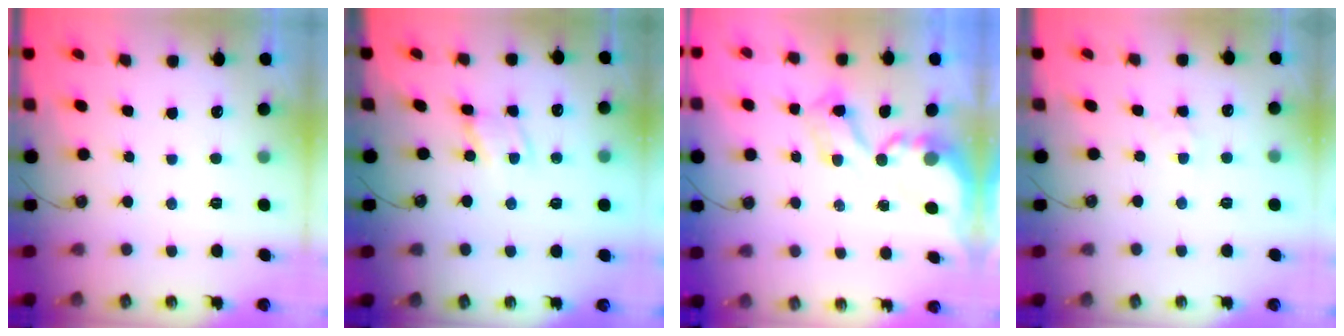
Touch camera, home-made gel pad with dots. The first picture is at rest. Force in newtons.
{"total": 2.1, "press": 2.1, "slide": 0.3}
{"total": 5.2, "press": 5.1, "slide": 0.4}
{"total": 1.6, "press": 1.6, "slide": 0.3}